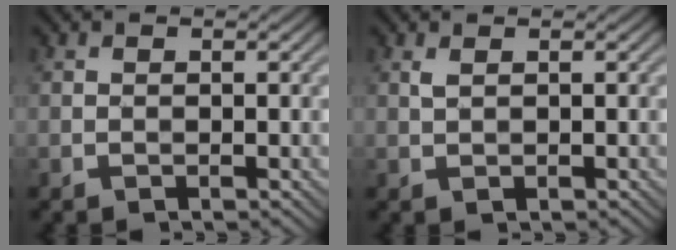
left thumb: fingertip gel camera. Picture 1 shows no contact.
{"total": 0.7, "force": [0.4, 0.1, 0.5], "torque": [-0.017, 0.002, 0.011]}